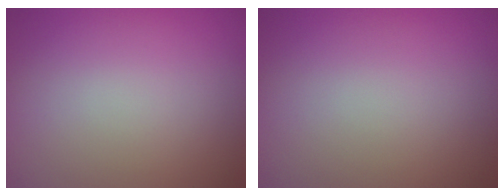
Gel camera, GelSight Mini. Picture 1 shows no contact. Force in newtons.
{"total": 0.0}